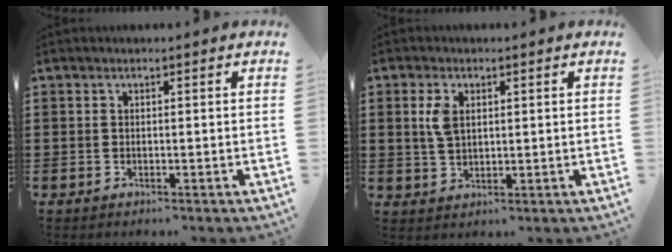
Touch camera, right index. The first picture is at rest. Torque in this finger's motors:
{"motor_torque": [0.10, -0.06, 0.13, 0.09]}